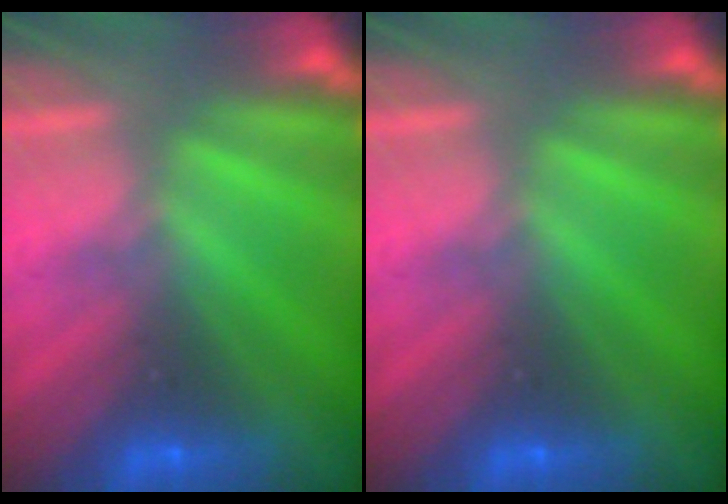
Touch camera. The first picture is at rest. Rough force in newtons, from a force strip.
{"total": 0.0}